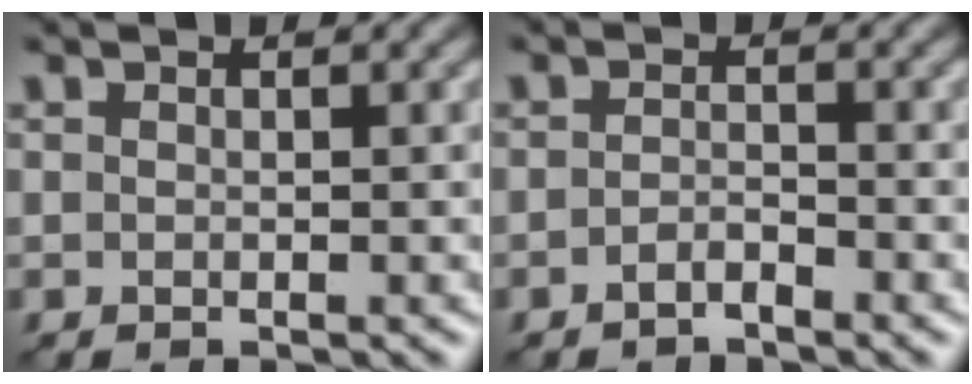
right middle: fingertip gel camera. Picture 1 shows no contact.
{"total": 1.3, "force": [-1.0, 0.4, 0.7], "torque": [-0.015, 0.002, -0.019]}